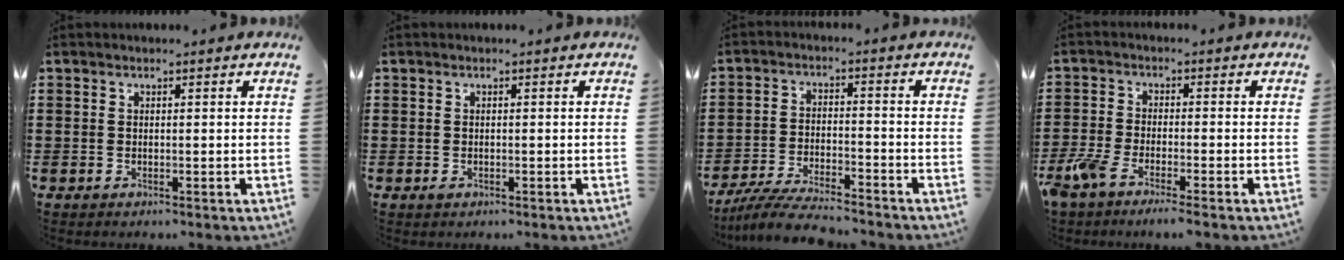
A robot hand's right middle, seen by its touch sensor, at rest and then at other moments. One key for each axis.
{"total": 0.6, "fx": -0.4, "fy": 0.3, "fz": 0.3, "tx": -0.007, "ty": -0.002, "tz": -0.007}
{"total": 6.4, "fx": -6.1, "fy": 0.5, "fz": 2.1, "tx": -0.044, "ty": -0.002, "tz": -0.118}
{"total": 4.3, "fx": -3.6, "fy": 0.6, "fz": 2.3, "tx": -0.073, "ty": -0.014, "tz": -0.078}